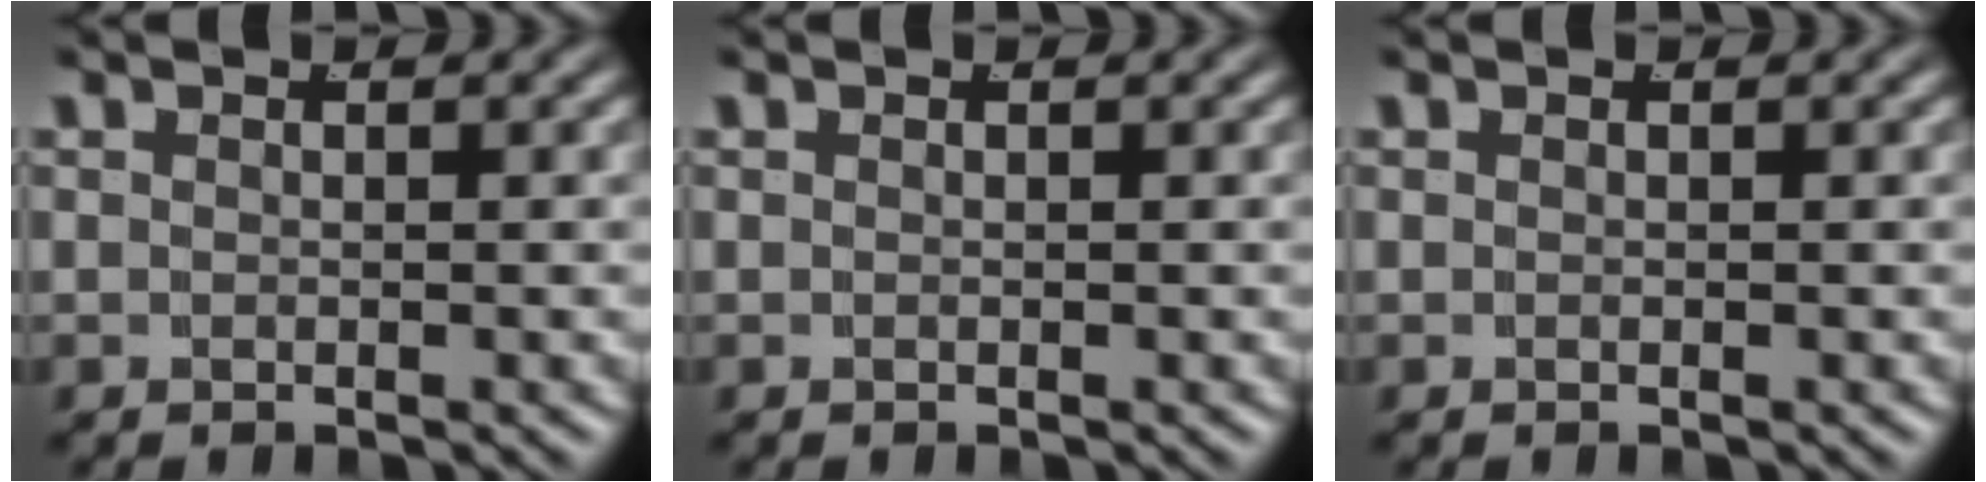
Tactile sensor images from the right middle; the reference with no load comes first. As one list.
[{"total": 0.0}, {"total": 0.0}]